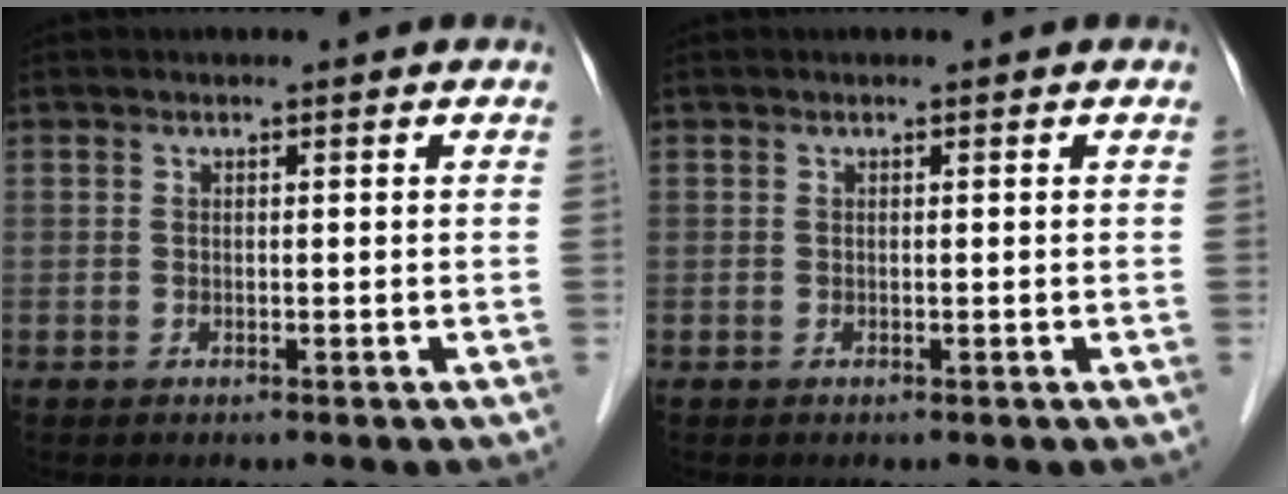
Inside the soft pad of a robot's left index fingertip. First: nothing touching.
{"total": 0.0}